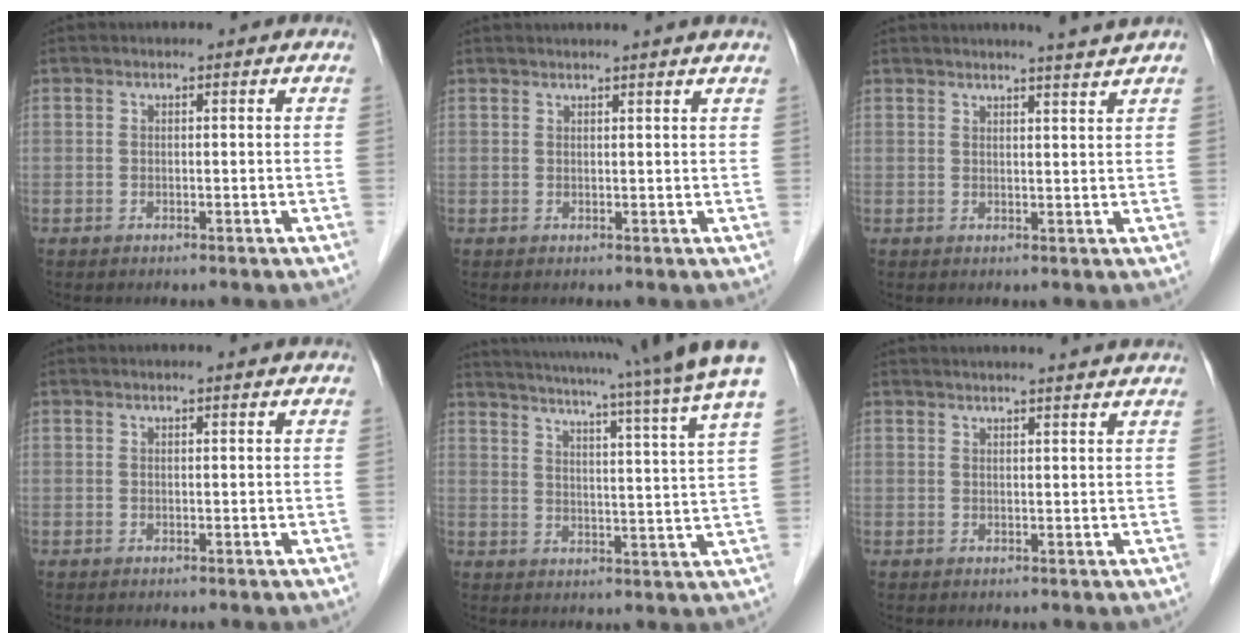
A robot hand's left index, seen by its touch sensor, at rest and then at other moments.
{"total": 5.4, "force": [4.9, -0.8, 2.2], "torque": [-0.024, 0.021, 0.050]}
{"total": 4.2, "force": [3.7, -1.1, 1.5], "torque": [-0.024, -0.006, 0.042]}
{"total": 2.3, "force": [2.1, -0.2, 0.8], "torque": [-0.011, 0.011, 0.027]}
{"total": 21.7, "force": [18.8, -2.0, 10.7], "torque": [-0.177, -0.048, 0.230]}
{"total": 10.1, "force": [9.4, -0.2, 3.7], "torque": [-0.052, 0.019, 0.104]}